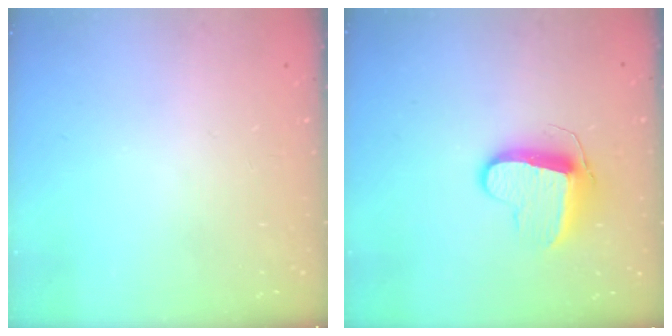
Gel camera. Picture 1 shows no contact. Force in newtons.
{"total": 10.1, "press": 10.1, "slide": 0.3}